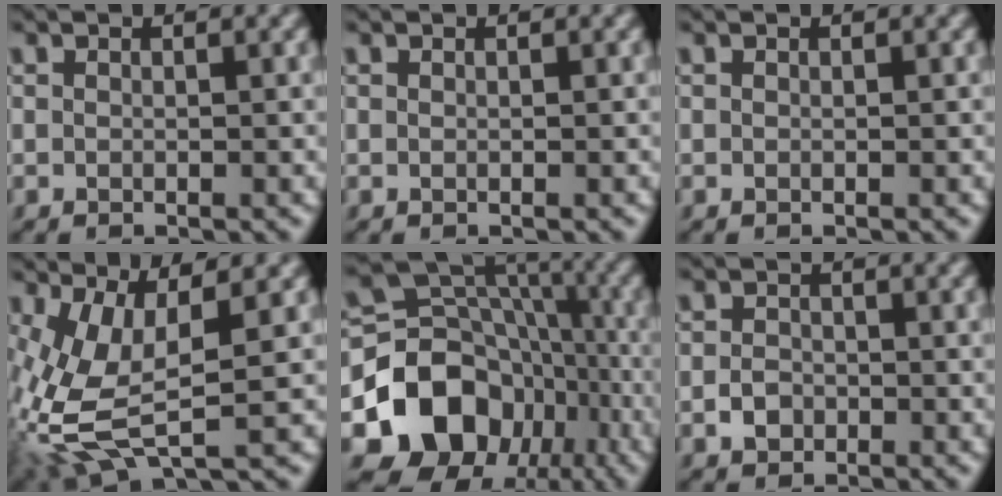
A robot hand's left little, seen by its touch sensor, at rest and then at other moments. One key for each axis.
{"total": 0.0}
{"total": 0.0}
{"total": 8.6, "fx": -1.0, "fy": 3.7, "fz": 7.7, "tx": -0.193, "ty": -0.003, "tz": -0.021}
{"total": 13.5, "fx": -4.8, "fy": 10.8, "fz": 6.5, "tx": -0.126, "ty": -0.002, "tz": -0.093}
{"total": 1.7, "fx": -0.7, "fy": 1.3, "fz": 0.7, "tx": -0.012, "ty": 0.001, "tz": -0.017}